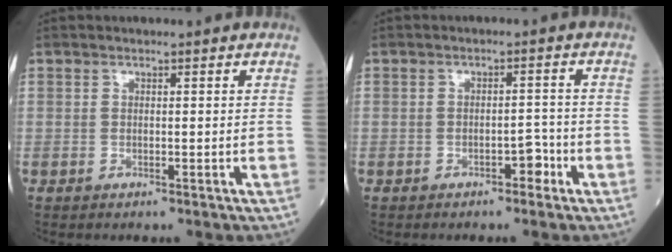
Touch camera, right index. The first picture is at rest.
{"total": 2.4, "force": [-1.4, 1.1, 1.6], "torque": [-0.018, 0.005, -0.021]}